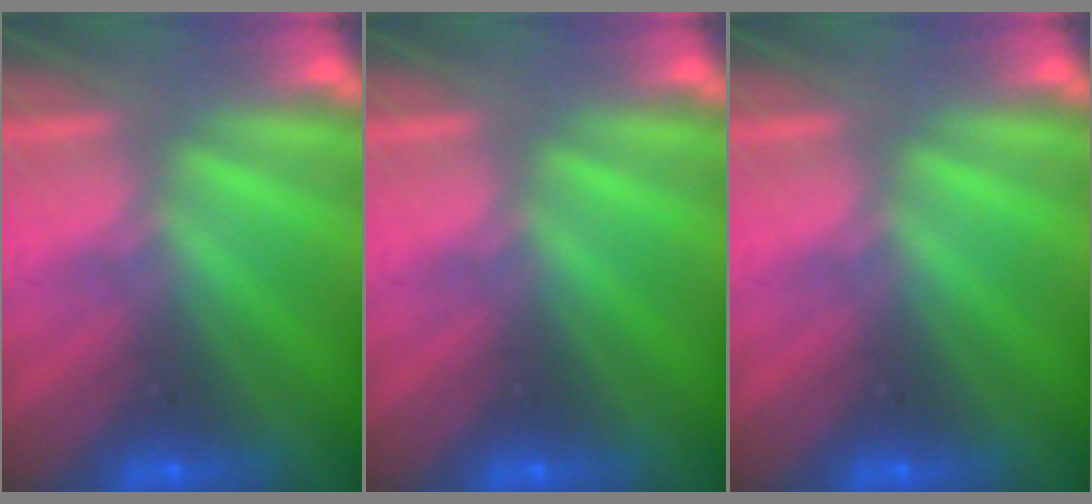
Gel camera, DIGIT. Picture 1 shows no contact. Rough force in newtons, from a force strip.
{"total": 0.0}
{"total": 0.0}